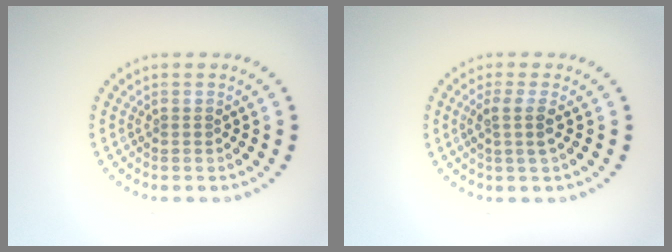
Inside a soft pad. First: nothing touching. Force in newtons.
{"total": 1.9, "press": 1.5, "slide": 1.1}